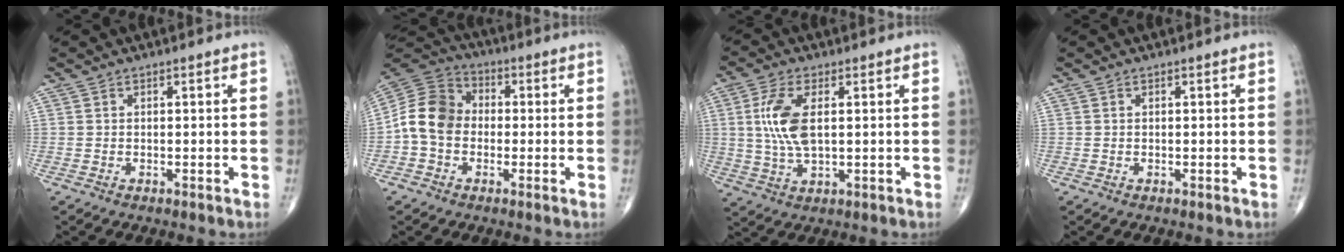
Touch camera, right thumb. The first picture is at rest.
{"total": 10.5, "force": [-1.1, 8.4, 6.2], "torque": [-0.106, 0.033, -0.037]}
{"total": 8.9, "force": [1.5, 3.9, 7.8], "torque": [-0.177, -0.005, 0.032]}
{"total": 0.0}